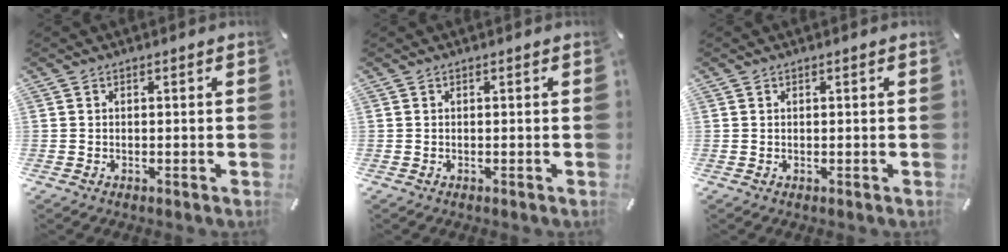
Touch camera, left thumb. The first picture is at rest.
{"total": 0.0}
{"total": 0.0}